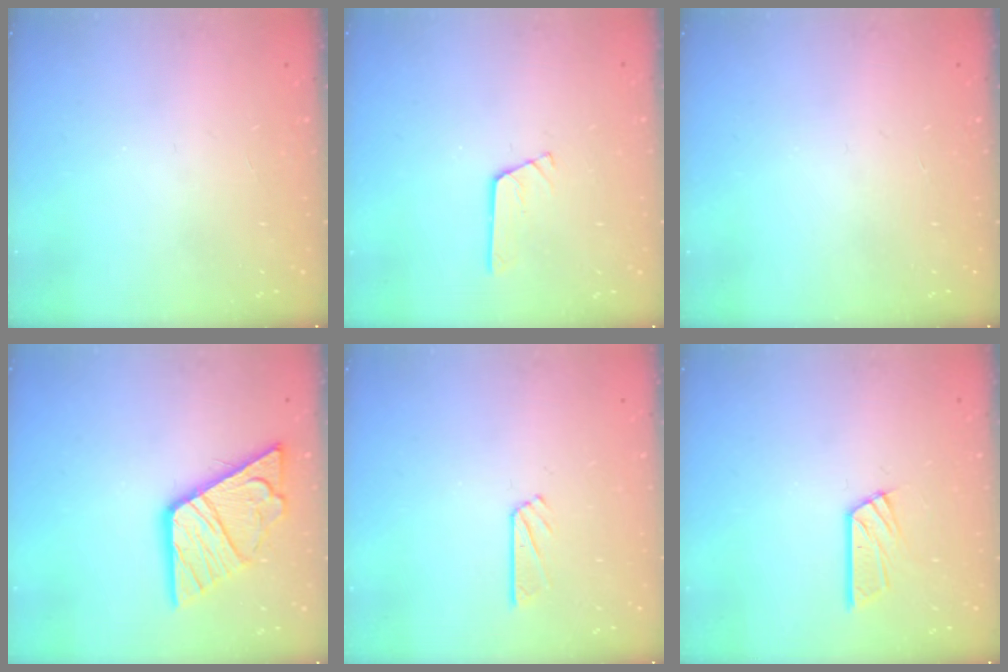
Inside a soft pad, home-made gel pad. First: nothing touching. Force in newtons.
{"total": 2.9, "press": 2.8, "slide": 0.3}
{"total": 0.0}
{"total": 17.9, "press": 17.8, "slide": 2.0}
{"total": 3.5, "press": 3.5, "slide": 0.3}
{"total": 9.0, "press": 9.0, "slide": 0.8}